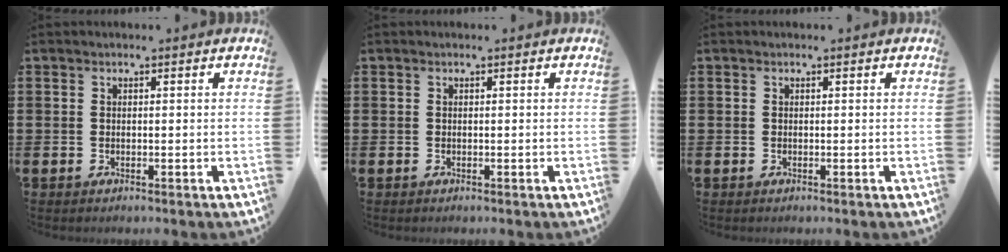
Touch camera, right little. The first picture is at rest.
{"total": 0.0}
{"total": 0.0}